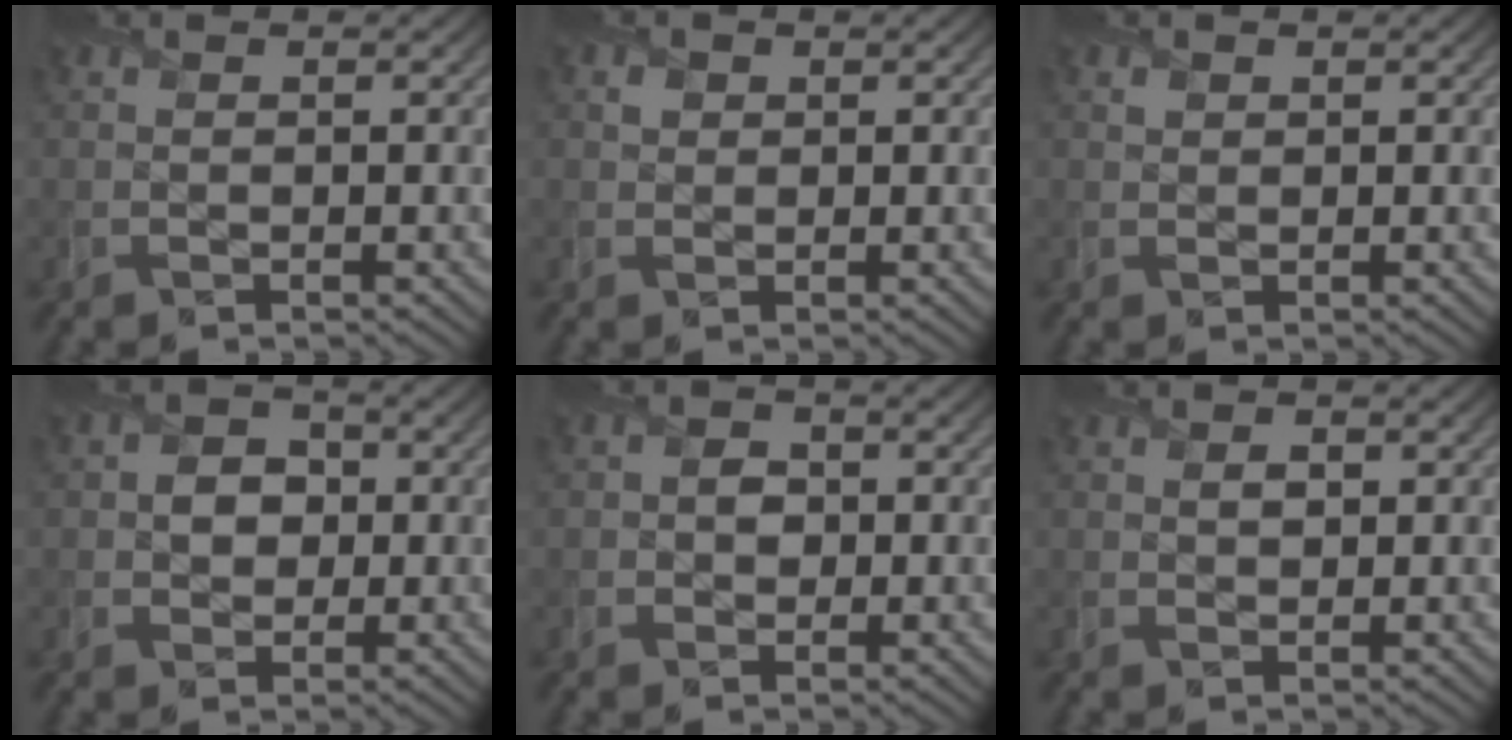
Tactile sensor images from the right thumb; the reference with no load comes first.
{"total": 1.1, "force": [0.4, 1.0, 0.1], "torque": [-0.003, -0.002, 0.007]}
{"total": 0.8, "force": [0.5, 0.6, 0.0], "torque": [0.000, -0.003, 0.011]}
{"total": 3.3, "force": [-0.1, 3.0, 1.5], "torque": [-0.029, 0.000, -0.016]}
{"total": 2.0, "force": [-0.1, 1.8, 0.7], "torque": [-0.012, -0.004, -0.006]}
{"total": 1.2, "force": [0.4, 0.7, 0.8], "torque": [-0.013, -0.001, 0.009]}